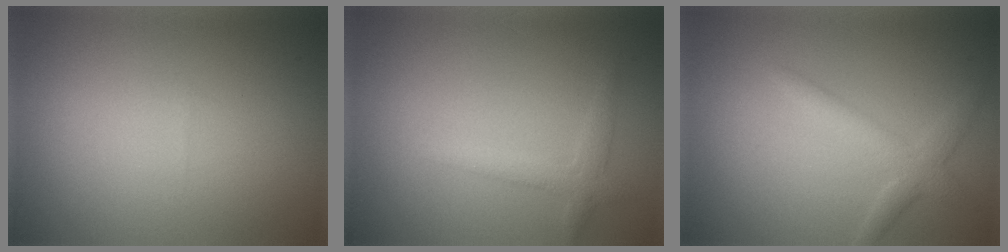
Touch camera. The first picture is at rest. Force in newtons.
{"total": 2.0, "press": 2.0, "slide": 0.2}
{"total": 2.6, "press": 2.6, "slide": 0.1}